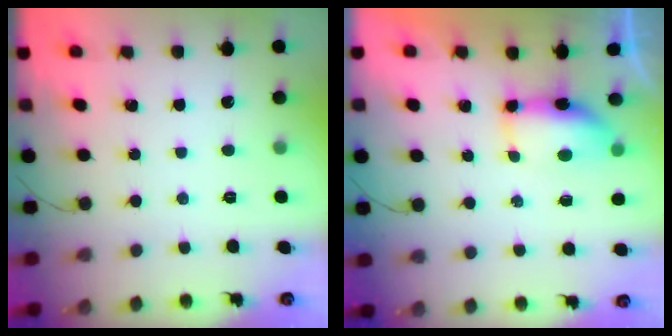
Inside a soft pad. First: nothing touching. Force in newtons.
{"total": 6.8, "press": 6.8, "slide": 0.8}